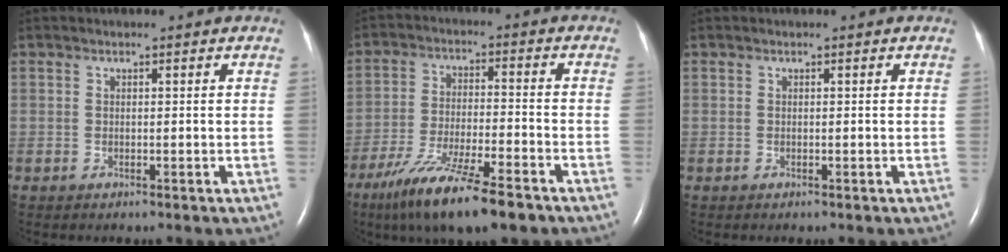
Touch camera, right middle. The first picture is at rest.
{"total": 14.3, "force": [-9.9, 1.9, 10.1], "torque": [-0.186, -0.040, -0.172]}
{"total": 0.0}